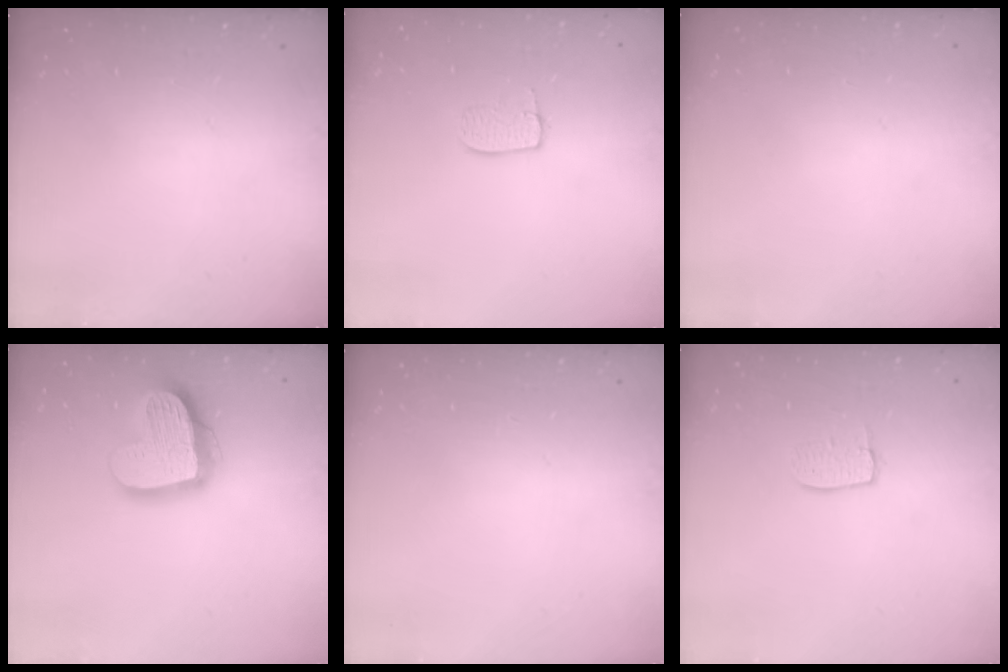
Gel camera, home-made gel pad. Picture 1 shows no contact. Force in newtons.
{"total": 7.1, "press": 7.0, "slide": 0.4}
{"total": 0.7, "press": 0.6, "slide": 0.3}
{"total": 18.0, "press": 17.9, "slide": 1.5}
{"total": 0.8, "press": 0.4, "slide": 0.7}
{"total": 5.8, "press": 5.8, "slide": 0.4}